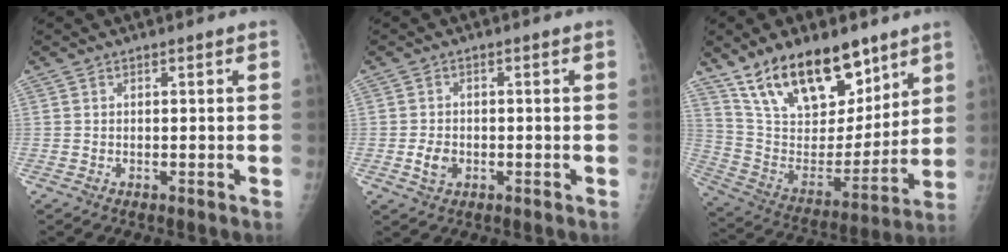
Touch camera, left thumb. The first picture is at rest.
{"total": 3.1, "force": [-0.9, 2.3, 1.9], "torque": [-0.030, 0.003, -0.014]}
{"total": 22.0, "force": [14.7, 10.2, 12.8], "torque": [-0.175, -0.065, 0.269]}